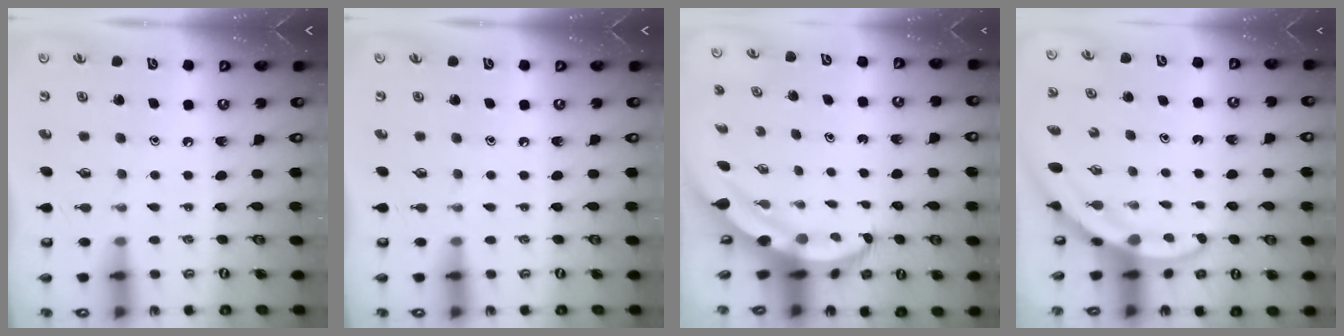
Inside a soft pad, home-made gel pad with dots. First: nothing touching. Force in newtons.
{"total": 0.0}
{"total": 4.7, "press": 4.6, "slide": 0.7}
{"total": 3.9, "press": 3.9, "slide": 0.1}